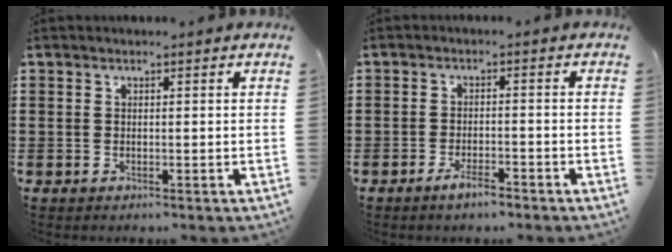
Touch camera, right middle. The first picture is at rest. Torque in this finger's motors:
{"motor_torque": [1.06, -0.36, 0.03, 0.05]}